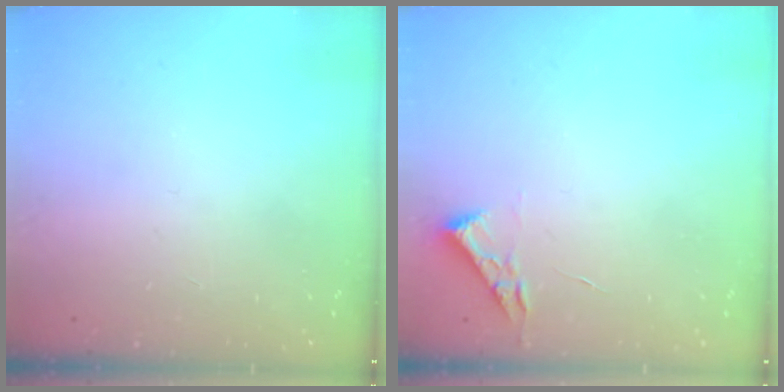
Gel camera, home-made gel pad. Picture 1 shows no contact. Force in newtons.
{"total": 3.1, "press": 3.0, "slide": 0.4}